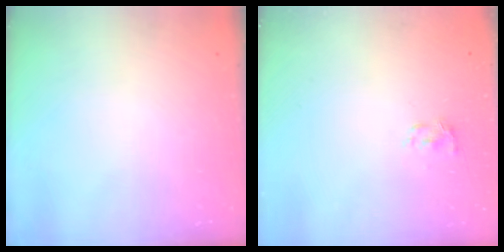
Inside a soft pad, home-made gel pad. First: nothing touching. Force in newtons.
{"total": 1.4, "press": 1.3, "slide": 0.6}